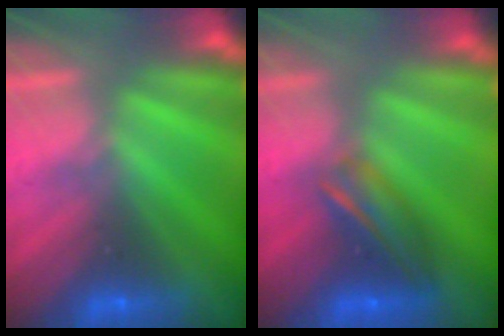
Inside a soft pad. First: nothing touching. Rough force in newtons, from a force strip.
{"total": 5.8}